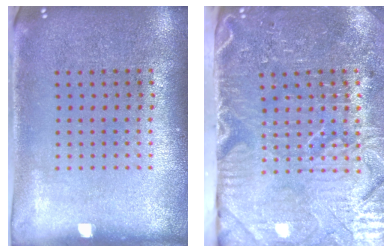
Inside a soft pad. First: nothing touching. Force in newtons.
{"total": 5.3, "press": 4.4, "slide": 2.9}